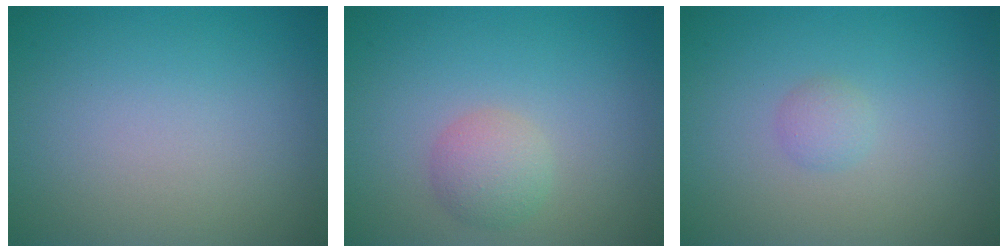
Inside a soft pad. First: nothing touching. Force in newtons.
{"total": 2.3, "press": 2.3, "slide": 0.1}
{"total": 1.0, "press": 1.0, "slide": 0.0}